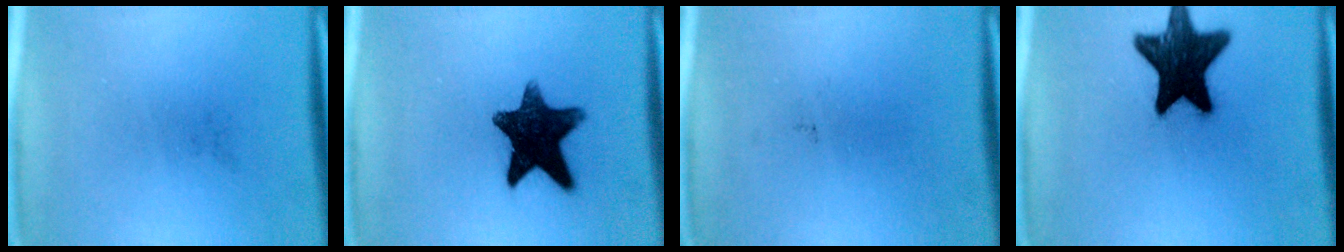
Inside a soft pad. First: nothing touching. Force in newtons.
{"total": 12.9}
{"total": 0.0}
{"total": 17.5}